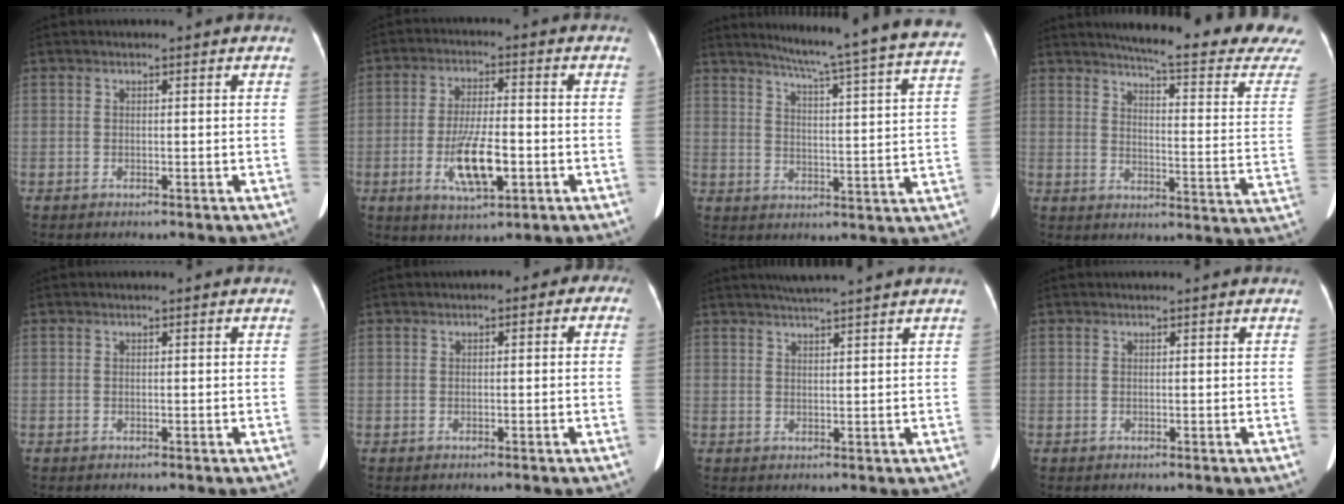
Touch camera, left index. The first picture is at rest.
{"total": 9.0, "force": [-2.9, 2.4, 8.2], "torque": [-0.157, -0.008, -0.047]}
{"total": 23.2, "force": [20.9, -1.6, 10.0], "torque": [-0.149, -0.076, 0.251]}
{"total": 21.7, "force": [20.0, -0.5, 8.2], "torque": [-0.114, -0.113, 0.228]}
{"total": 0.0}
{"total": 2.4, "force": [-0.1, 1.4, 1.9], "torque": [-0.013, 0.022, -0.010]}
{"total": 5.9, "force": [5.2, -1.1, 2.7], "torque": [-0.043, 0.019, 0.076]}
{"total": 0.9, "force": [0.8, 0.0, 0.2], "torque": [-0.008, 0.007, 0.010]}